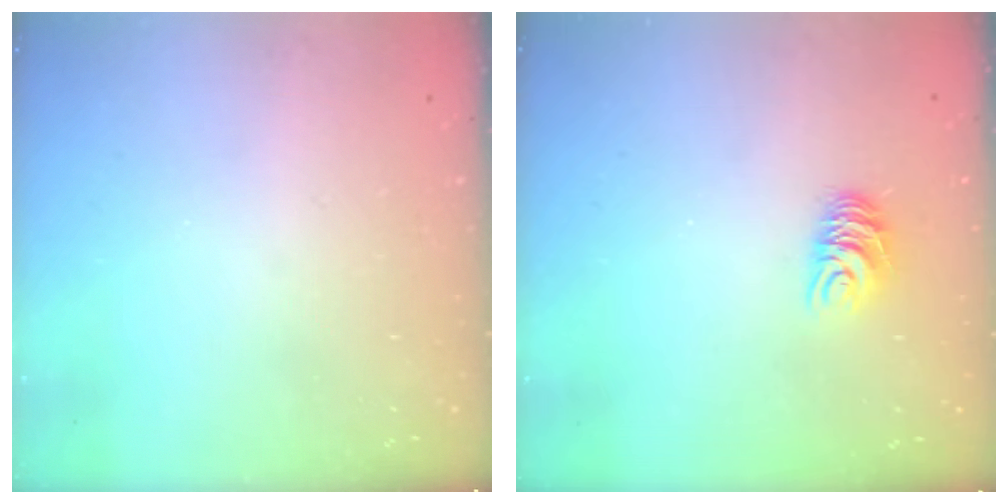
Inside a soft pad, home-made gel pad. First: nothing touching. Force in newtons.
{"total": 7.3, "press": 7.3, "slide": 0.4}